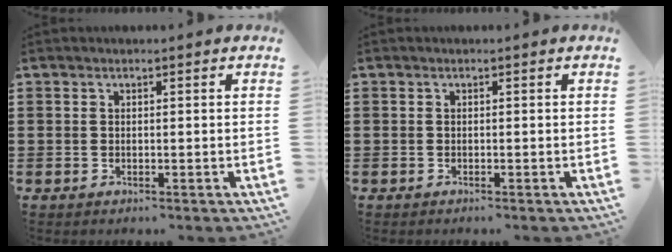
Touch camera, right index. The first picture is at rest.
{"total": 0.0}